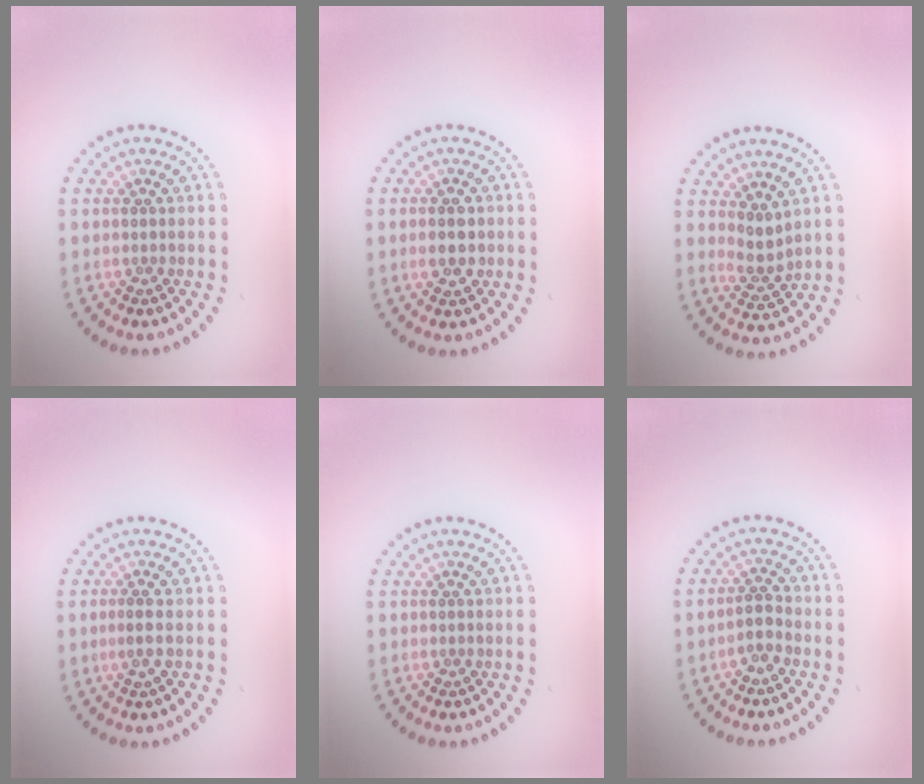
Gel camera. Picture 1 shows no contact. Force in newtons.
{"total": 2.8, "press": 2.8, "slide": 0.0}
{"total": 2.0, "press": 1.5, "slide": 1.2}
{"total": 1.2, "press": 1.0, "slide": 0.7}
{"total": 0.0}
{"total": 1.8, "press": 1.4, "slide": 1.0}